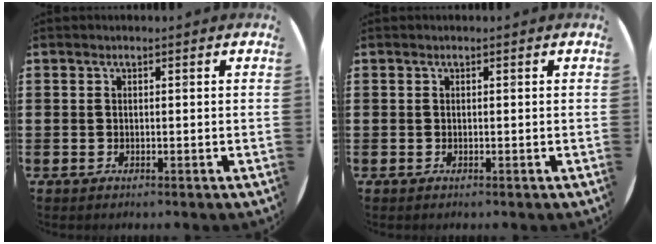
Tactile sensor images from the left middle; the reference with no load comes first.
{"total": 0.0}